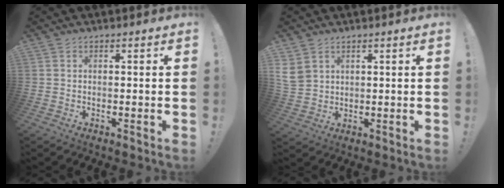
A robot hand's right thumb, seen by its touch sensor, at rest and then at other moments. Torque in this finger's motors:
{"motor_torque": [0.00, 0.00, 0.10, 0.07, 0.00]}